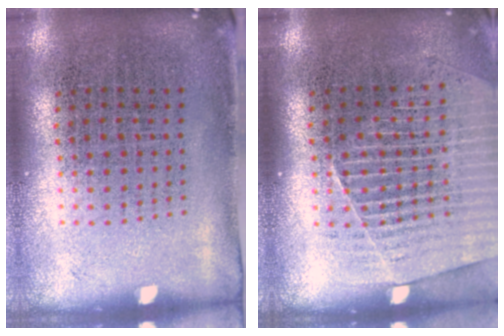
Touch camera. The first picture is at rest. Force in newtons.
{"total": 1.5, "press": 1.4, "slide": 0.5}